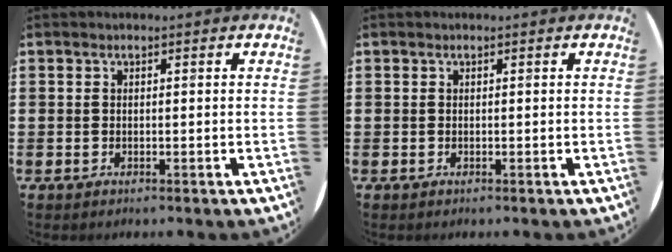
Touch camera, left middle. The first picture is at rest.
{"total": 0.0}